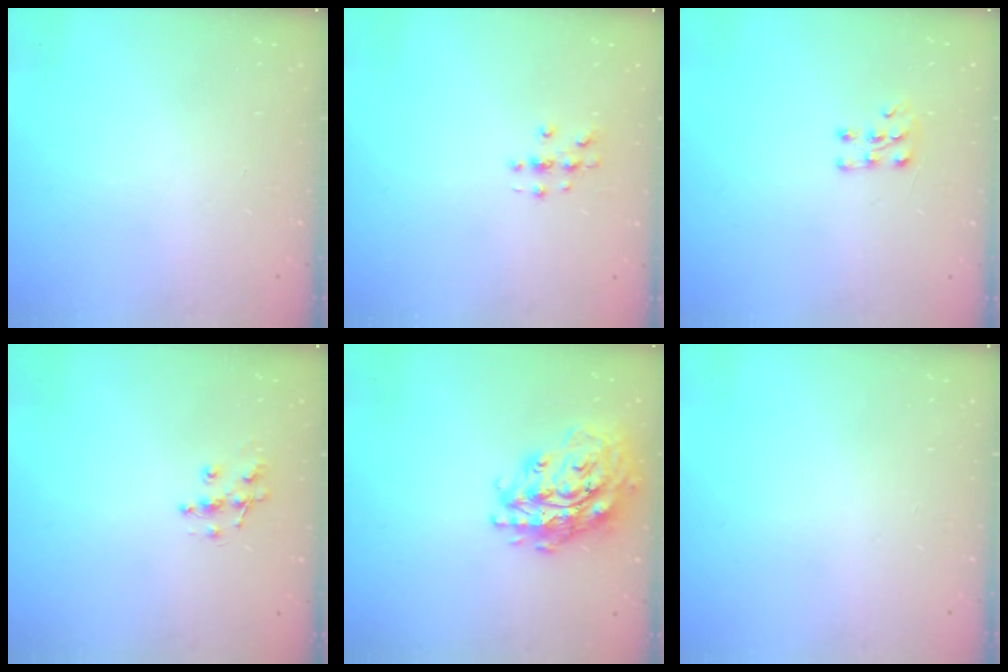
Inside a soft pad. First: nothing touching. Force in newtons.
{"total": 2.7, "press": 2.7, "slide": 0.3}
{"total": 6.3, "press": 6.1, "slide": 1.6}
{"total": 8.5, "press": 8.4, "slide": 0.6}
{"total": 21.0, "press": 20.9, "slide": 2.7}
{"total": 0.0}